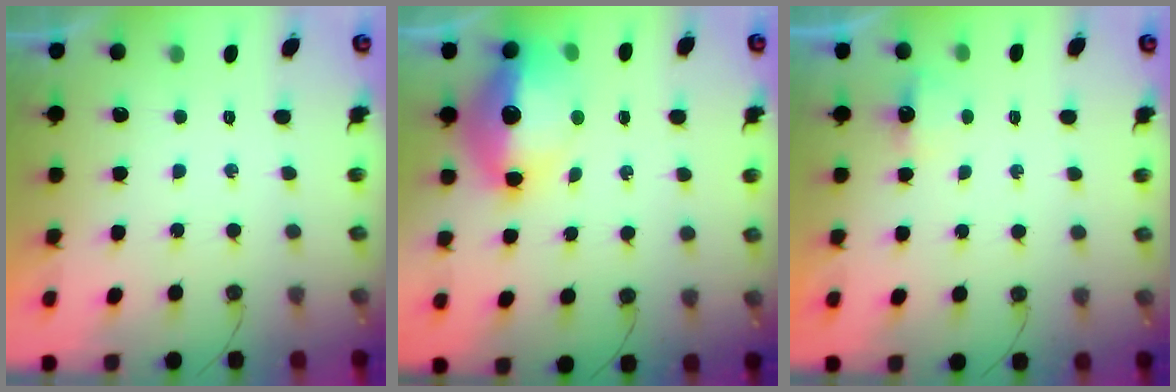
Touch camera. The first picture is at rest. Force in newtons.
{"total": 15.3, "press": 15.2, "slide": 1.6}
{"total": 2.6, "press": 2.6, "slide": 0.4}